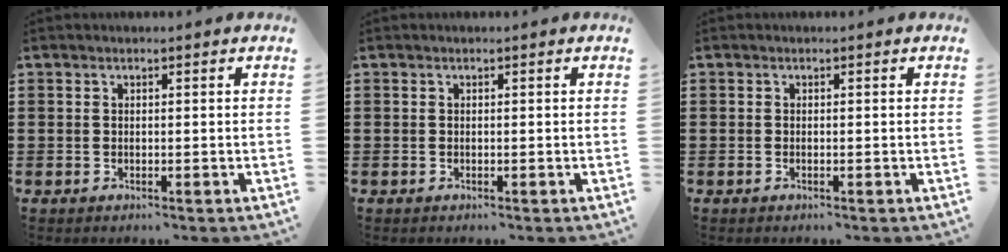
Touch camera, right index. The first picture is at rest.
{"total": 0.0}
{"total": 0.0}